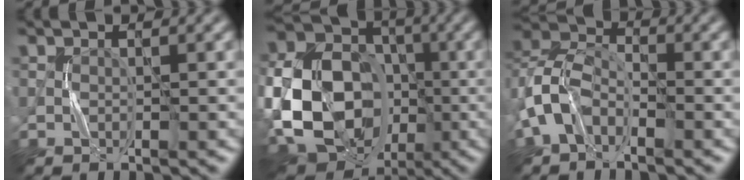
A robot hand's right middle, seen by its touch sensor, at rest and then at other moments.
{"total": 18.8, "force": [-3.7, 15.1, 10.6], "torque": [-0.211, -0.014, -0.085]}
{"total": 5.2, "force": [-2.4, 3.5, 3.1], "torque": [-0.068, 0.008, -0.061]}